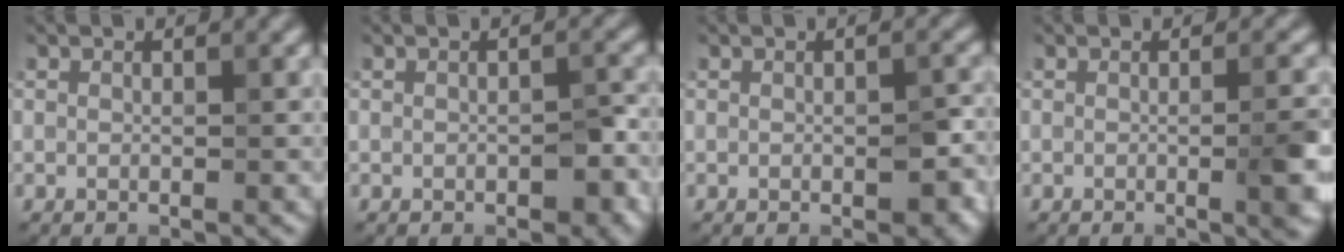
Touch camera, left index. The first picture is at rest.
{"total": 2.3, "force": [-0.8, 1.2, 1.8], "torque": [-0.025, -0.002, -0.007]}
{"total": 2.7, "force": [-0.6, 1.3, 2.3], "torque": [-0.029, -0.003, -0.003]}
{"total": 3.8, "force": [-0.4, 0.9, 3.7], "torque": [-0.043, -0.002, -0.007]}